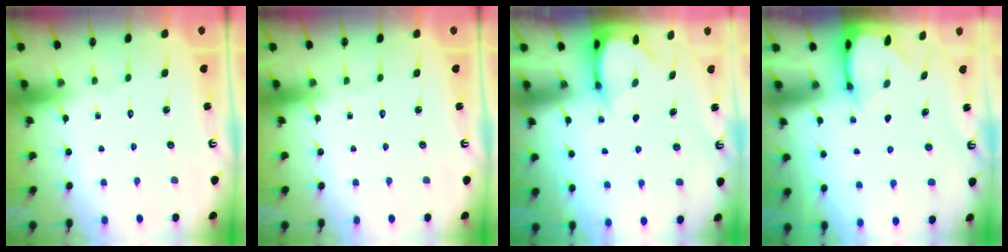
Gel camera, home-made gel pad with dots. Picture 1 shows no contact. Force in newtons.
{"total": 0.0}
{"total": 3.6, "press": 3.6, "slide": 0.3}
{"total": 2.5, "press": 2.5, "slide": 0.3}